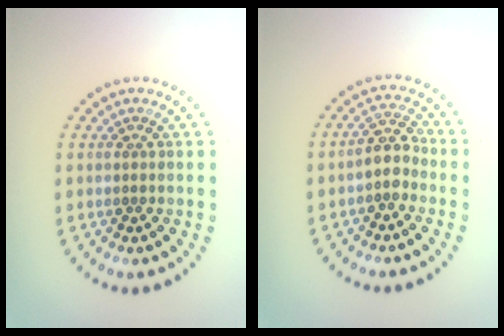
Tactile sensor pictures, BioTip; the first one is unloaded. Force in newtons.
{"total": 2.4, "press": 2.0, "slide": 1.3}